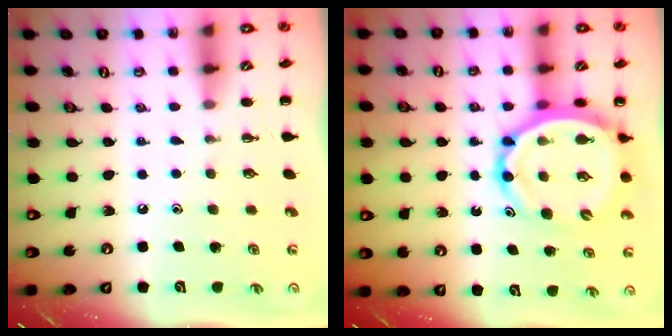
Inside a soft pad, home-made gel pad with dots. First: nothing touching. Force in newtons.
{"total": 13.0, "press": 12.3, "slide": 4.3}